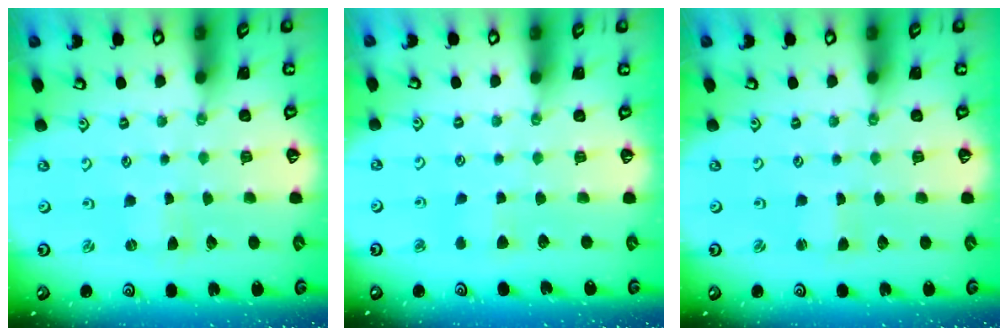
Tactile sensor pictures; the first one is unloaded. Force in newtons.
{"total": 3.8, "press": 3.7, "slide": 0.7}
{"total": 0.5, "press": 0.5, "slide": 0.1}